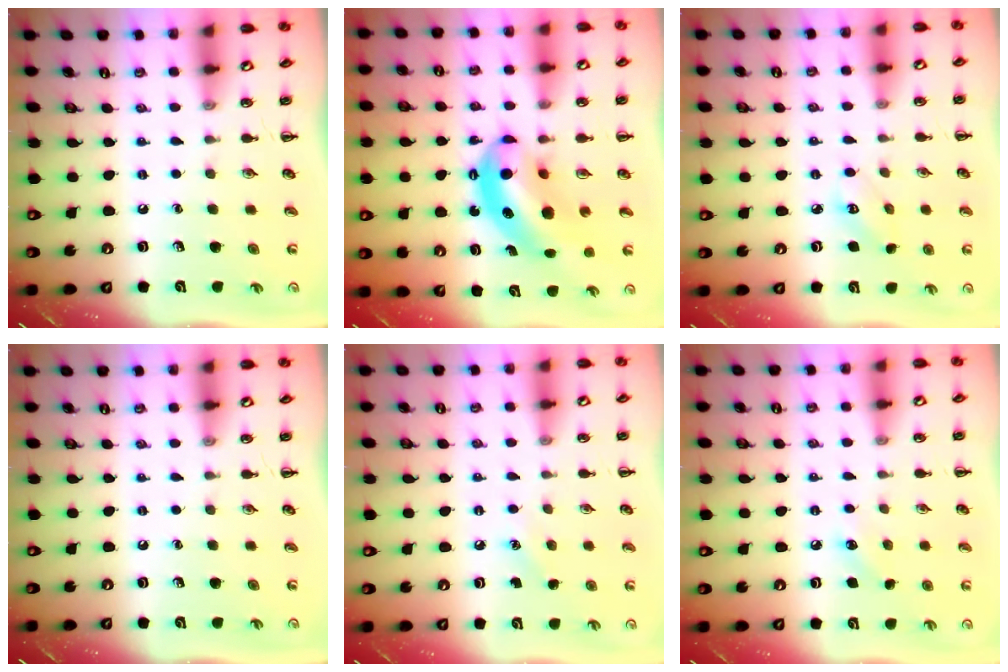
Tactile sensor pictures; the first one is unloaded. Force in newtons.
{"total": 11.3, "press": 10.9, "slide": 2.9}
{"total": 3.2, "press": 3.1, "slide": 0.8}
{"total": 0.0}
{"total": 5.8, "press": 5.6, "slide": 1.6}
{"total": 6.2, "press": 6.0, "slide": 1.8}